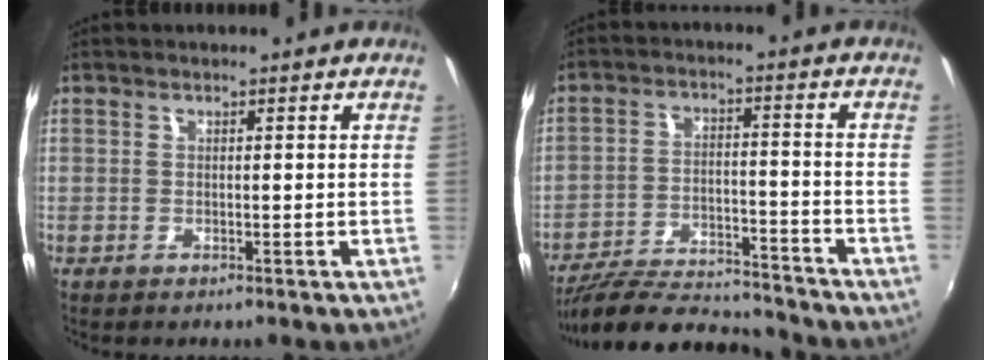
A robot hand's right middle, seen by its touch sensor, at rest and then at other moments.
{"total": 17.6, "force": [-15.8, 3.8, 6.6], "torque": [-0.139, -0.014, -0.245]}